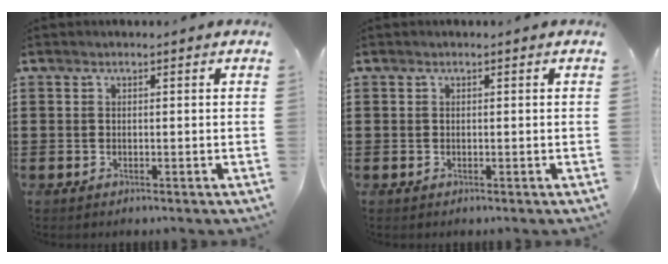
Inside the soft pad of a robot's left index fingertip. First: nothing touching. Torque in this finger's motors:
{"motor_torque": [-0.01, -0.01, 0.00, 0.00]}